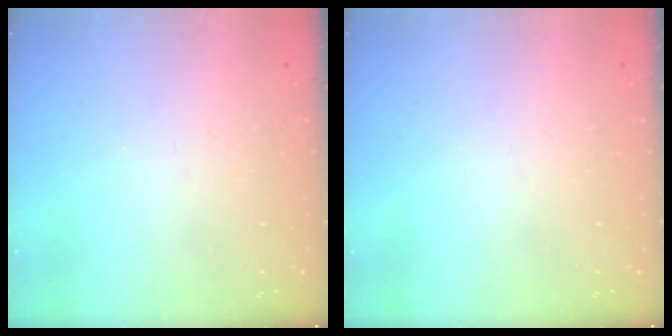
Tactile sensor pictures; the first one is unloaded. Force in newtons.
{"total": 0.0}